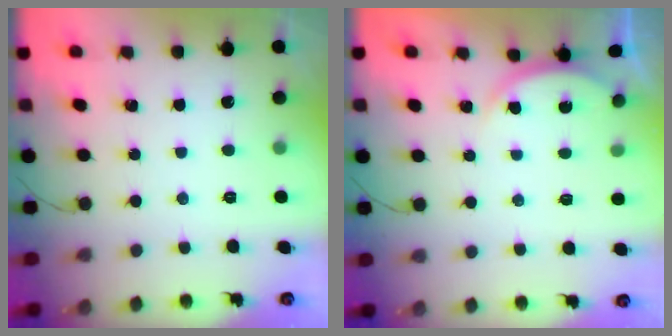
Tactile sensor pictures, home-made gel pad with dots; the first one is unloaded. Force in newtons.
{"total": 2.4, "press": 2.4, "slide": 0.3}